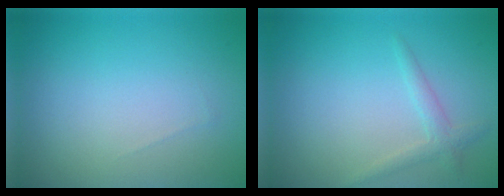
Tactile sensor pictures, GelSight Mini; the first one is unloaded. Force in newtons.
{"total": 1.6, "press": 1.6, "slide": 0.1}